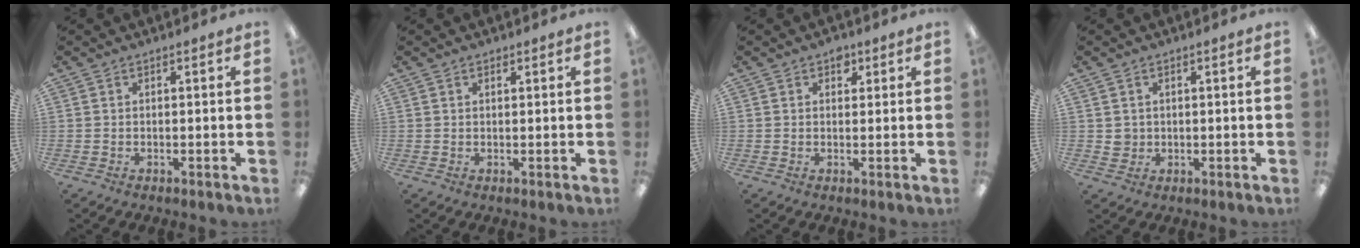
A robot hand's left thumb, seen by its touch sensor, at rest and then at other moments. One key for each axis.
{"total": 0.8, "fx": 0.5, "fy": 0.5, "fz": 0.3, "tx": 0.003, "ty": -0.001, "tz": 0.008}
{"total": 2.6, "fx": 1.5, "fy": 1.8, "fz": 1.2, "tx": -0.001, "ty": -0.006, "tz": 0.022}
{"total": 2.2, "fx": 0.7, "fy": 2.1, "fz": 0.3, "tx": -0.009, "ty": 0.002, "tz": 0.012}